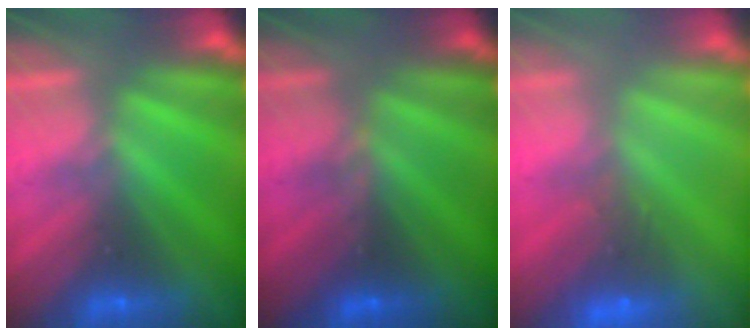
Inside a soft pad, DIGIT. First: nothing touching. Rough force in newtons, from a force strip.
{"total": 2.9}
{"total": 12.7}